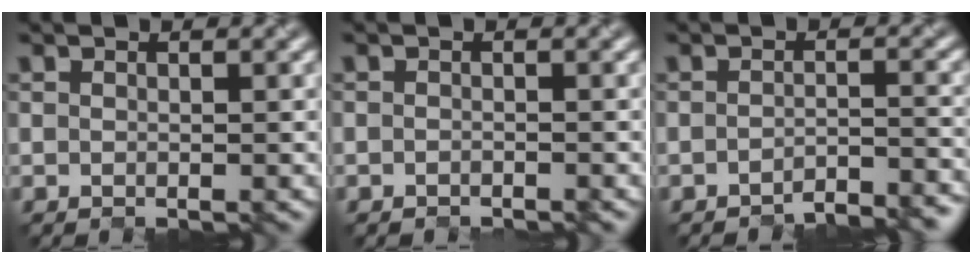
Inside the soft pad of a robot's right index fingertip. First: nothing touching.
{"total": 1.4, "force": [-1.1, -0.4, -0.8], "torque": [0.002, -0.005, -0.016]}
{"total": 3.6, "force": [-3.5, 0.2, 0.9], "torque": [-0.017, 0.001, -0.050]}